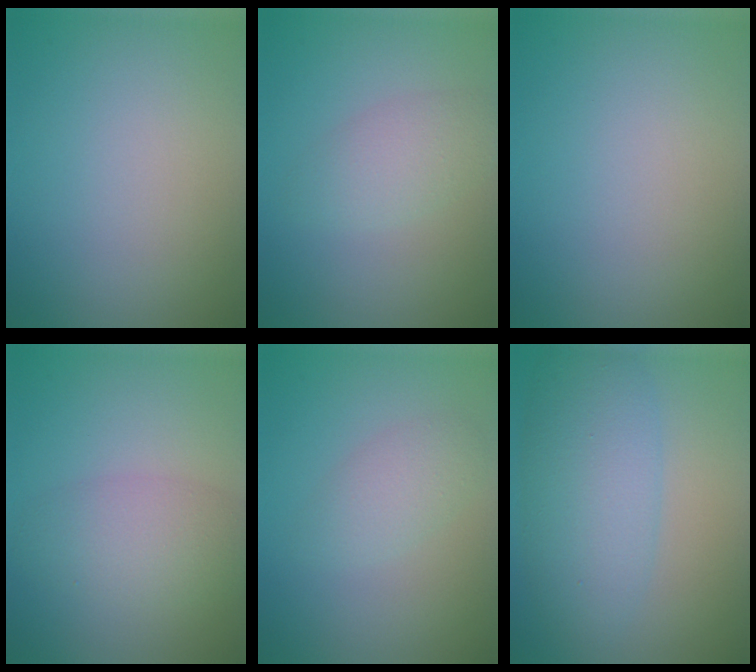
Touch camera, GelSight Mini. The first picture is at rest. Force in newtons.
{"total": 2.7, "press": 2.7, "slide": 0.1}
{"total": 0.0}
{"total": 3.8, "press": 3.8, "slide": 0.2}
{"total": 2.1, "press": 2.1, "slide": 0.1}
{"total": 6.4, "press": 6.4, "slide": 0.1}